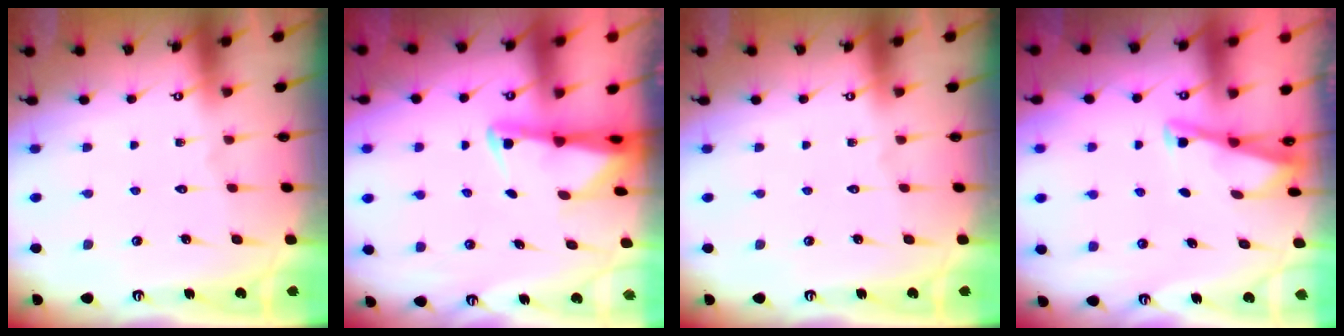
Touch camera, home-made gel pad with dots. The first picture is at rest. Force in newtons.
{"total": 2.4, "press": 2.3, "slide": 0.5}
{"total": 0.0}
{"total": 2.9, "press": 2.9, "slide": 0.3}